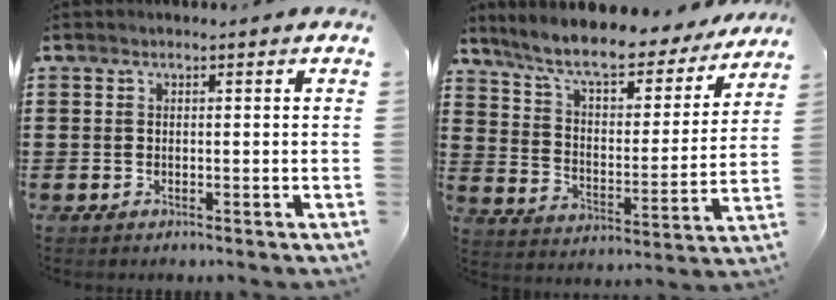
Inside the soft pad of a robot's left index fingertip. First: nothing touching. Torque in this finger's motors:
{"motor_torque": [2.14, 0.00, 0.54, 0.21]}